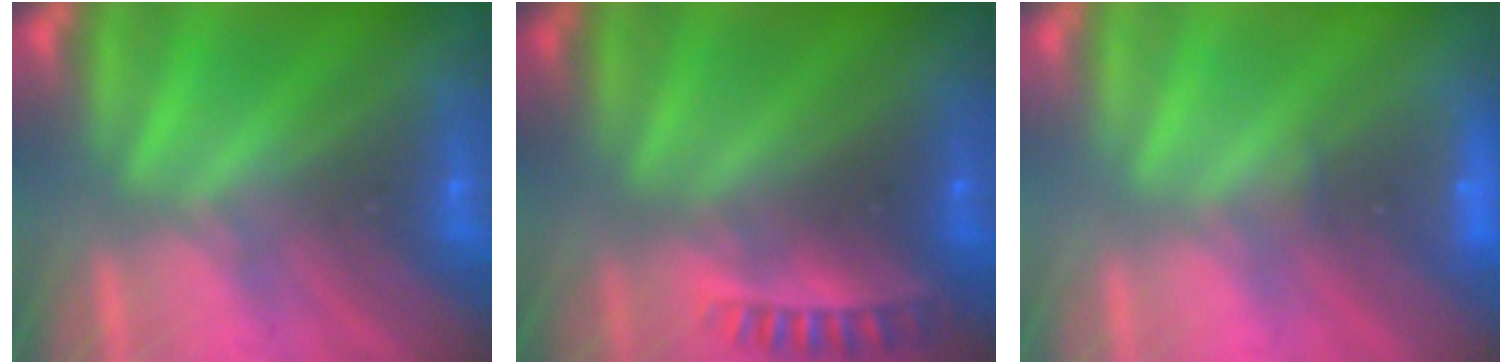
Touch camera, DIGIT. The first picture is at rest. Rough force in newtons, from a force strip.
{"total": 2.6}
{"total": 1.9}